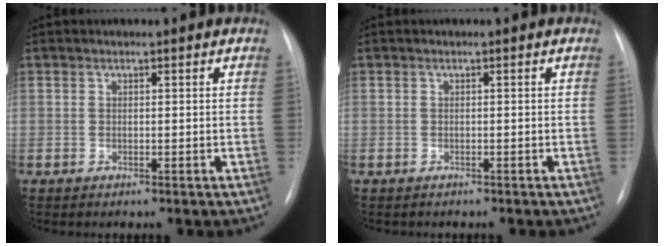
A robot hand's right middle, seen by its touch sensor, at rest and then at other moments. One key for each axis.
{"total": 1.1, "fx": -1.0, "fy": 0.4, "fz": 0.3, "tx": -0.013, "ty": -0.002, "tz": -0.010}